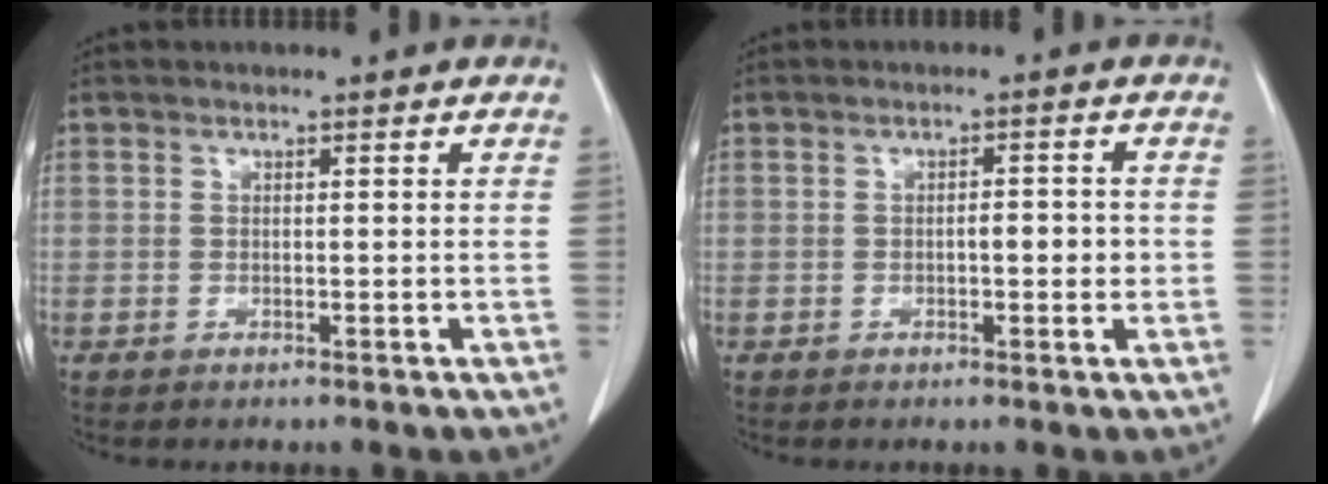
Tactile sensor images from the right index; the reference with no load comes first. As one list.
[{"total": 2.8, "force": [-0.4, 1.0, 2.6], "torque": [-0.039, 0.004, -0.005]}]